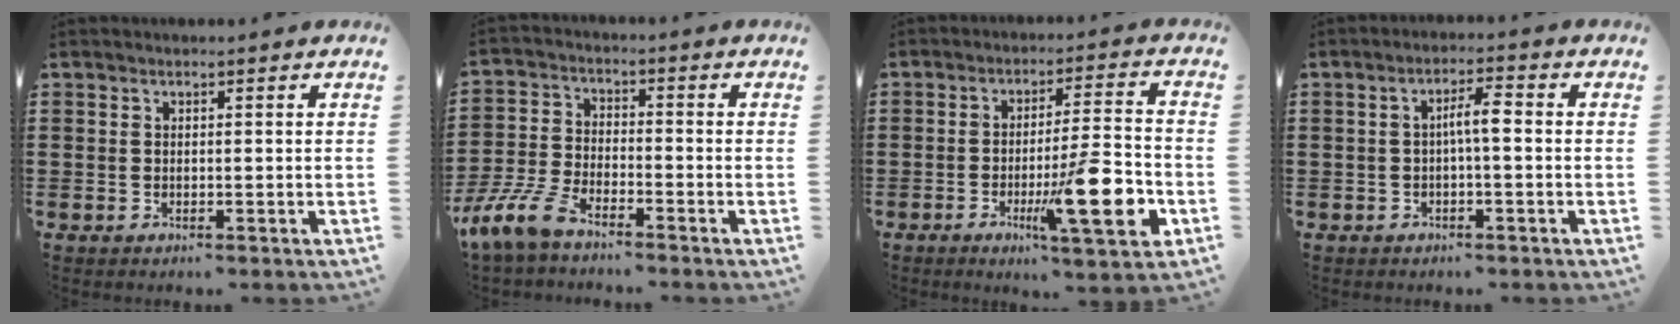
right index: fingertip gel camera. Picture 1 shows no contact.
{"total": 6.9, "force": [-5.6, 1.1, 3.9], "torque": [-0.109, -0.014, -0.114]}
{"total": 14.2, "force": [-4.6, 2.4, 13.2], "torque": [-0.204, -0.002, -0.071]}
{"total": 3.8, "force": [-0.3, 0.7, 3.7], "torque": [-0.069, 0.009, -0.009]}